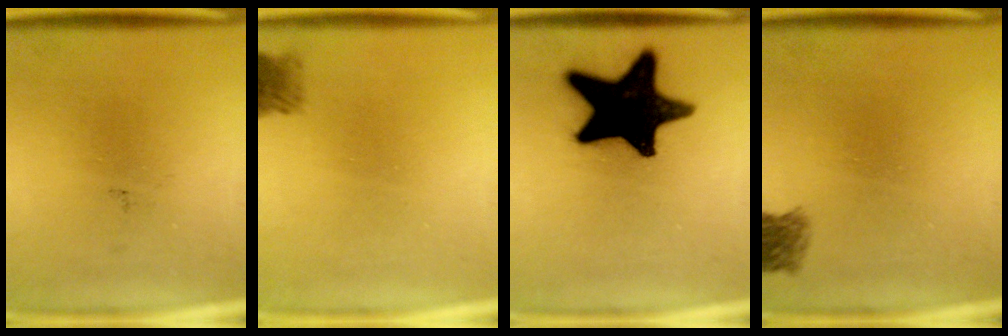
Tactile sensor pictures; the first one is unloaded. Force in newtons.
{"total": 2.1}
{"total": 19.8}
{"total": 2.6}